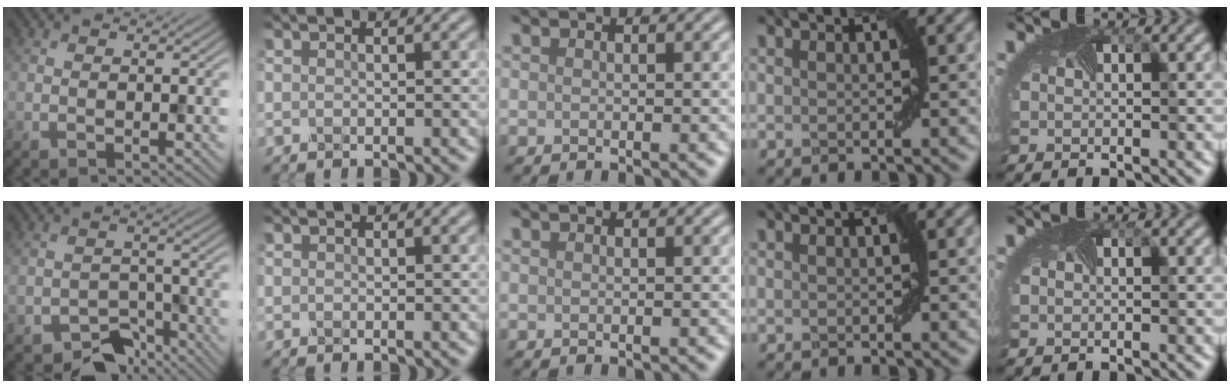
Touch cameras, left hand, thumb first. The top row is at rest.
{"thumb": {"total": 6.5, "force": [-4.7, 3.6, 2.6], "torque": [-0.033, -0.013, -0.082]}}